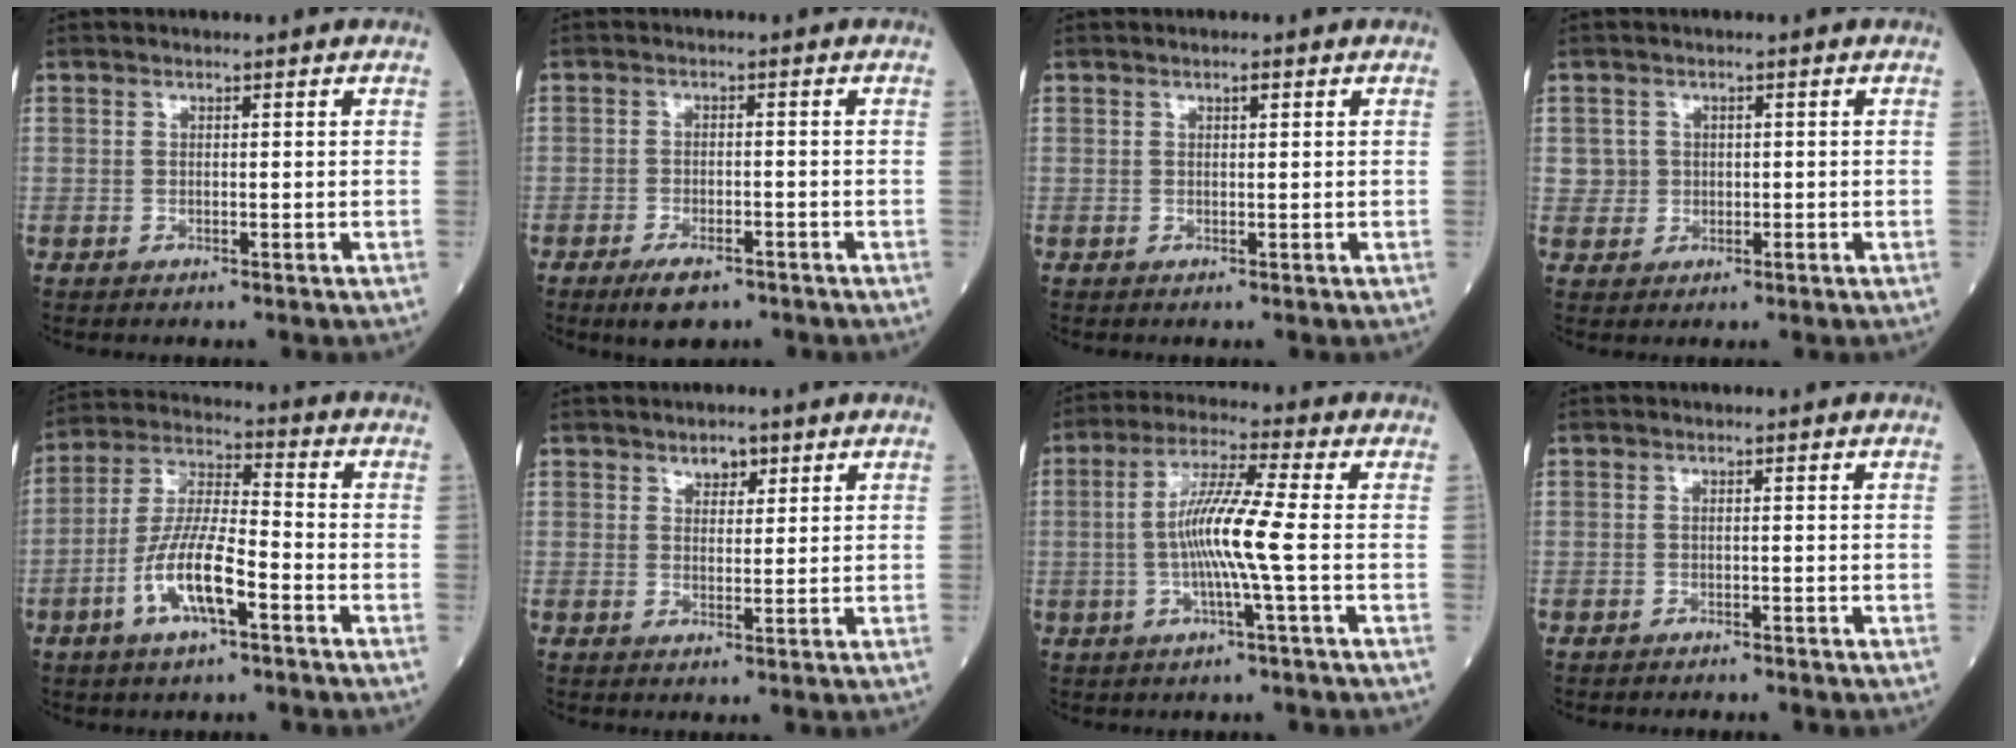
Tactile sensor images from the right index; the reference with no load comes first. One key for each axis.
{"total": 4.7, "fx": -3.3, "fy": 1.7, "fz": 2.9, "tx": -0.055, "ty": -0.003, "tz": -0.051}
{"total": 0.7, "fx": 0.4, "fy": 0.2, "fz": 0.6, "tx": -0.013, "ty": 0.000, "tz": 0.005}
{"total": 2.3, "fx": 0.3, "fy": 2.2, "fz": 0.0, "tx": 0.007, "ty": 0.004, "tz": 0.004}
{"total": 10.7, "fx": -4.4, "fy": 2.4, "fz": 9.5, "tx": -0.194, "ty": 0.003, "tz": -0.084}
{"total": 2.4, "fx": 1.6, "fy": 1.4, "fz": 1.2, "tx": -0.016, "ty": -0.002, "tz": 0.026}
{"total": 9.0, "fx": -1.0, "fy": -0.6, "fz": 8.9, "tx": -0.172, "ty": 0.004, "tz": -0.027}
{"total": 1.9, "fx": -1.8, "fy": 0.5, "fz": 0.5, "tx": -0.012, "ty": -0.002, "tz": -0.020}